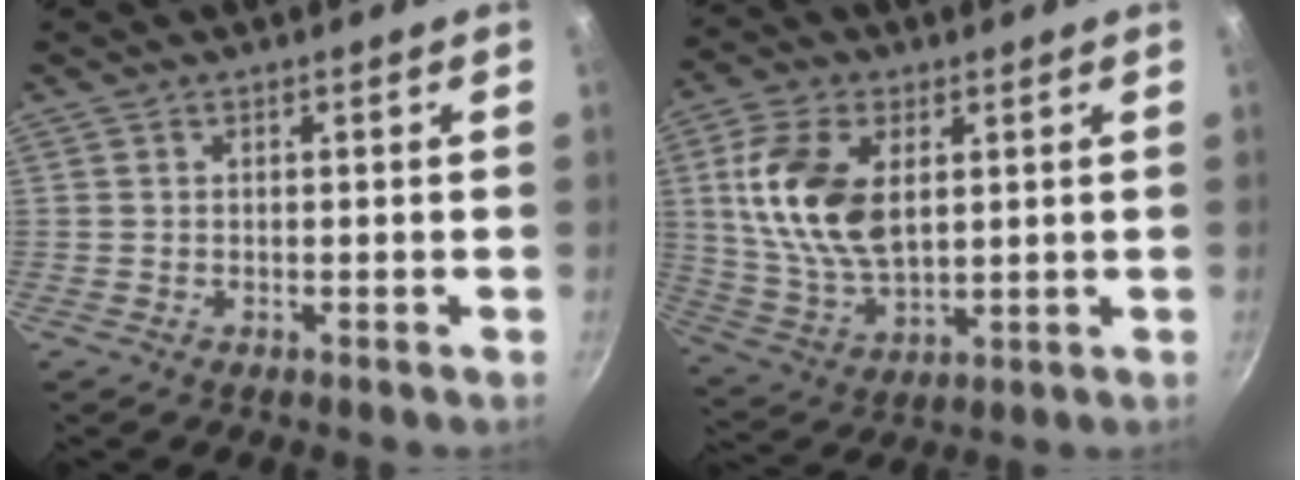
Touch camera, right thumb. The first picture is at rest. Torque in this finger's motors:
{"motor_torque": [0.30, 0.54, 1.87, 0.17, 0.49]}